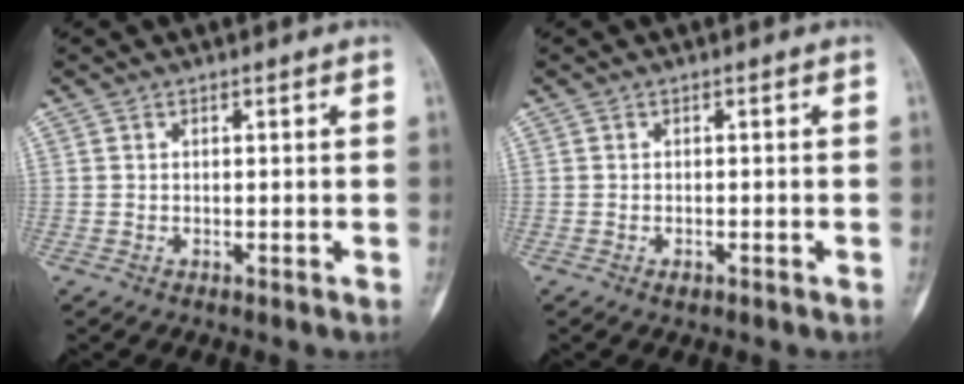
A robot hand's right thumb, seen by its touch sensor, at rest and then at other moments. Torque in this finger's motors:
{"motor_torque": [0.31, 0.13, 0.04, -0.14, -0.02]}